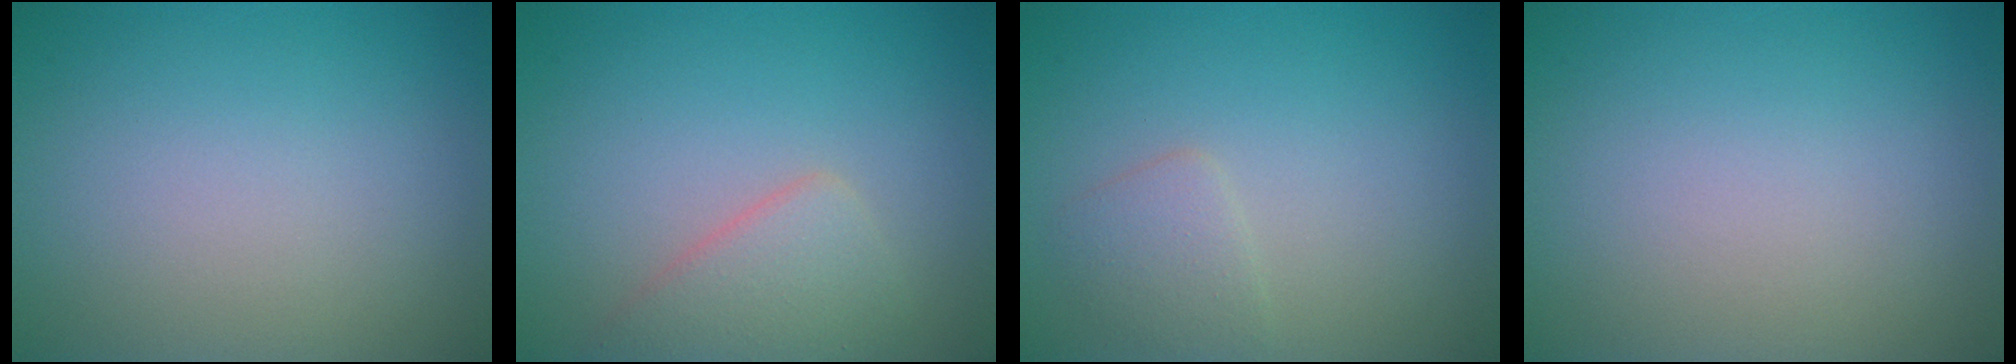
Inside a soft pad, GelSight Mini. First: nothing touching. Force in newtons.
{"total": 2.9, "press": 2.9, "slide": 0.2}
{"total": 1.7, "press": 1.7, "slide": 0.0}
{"total": 0.0}